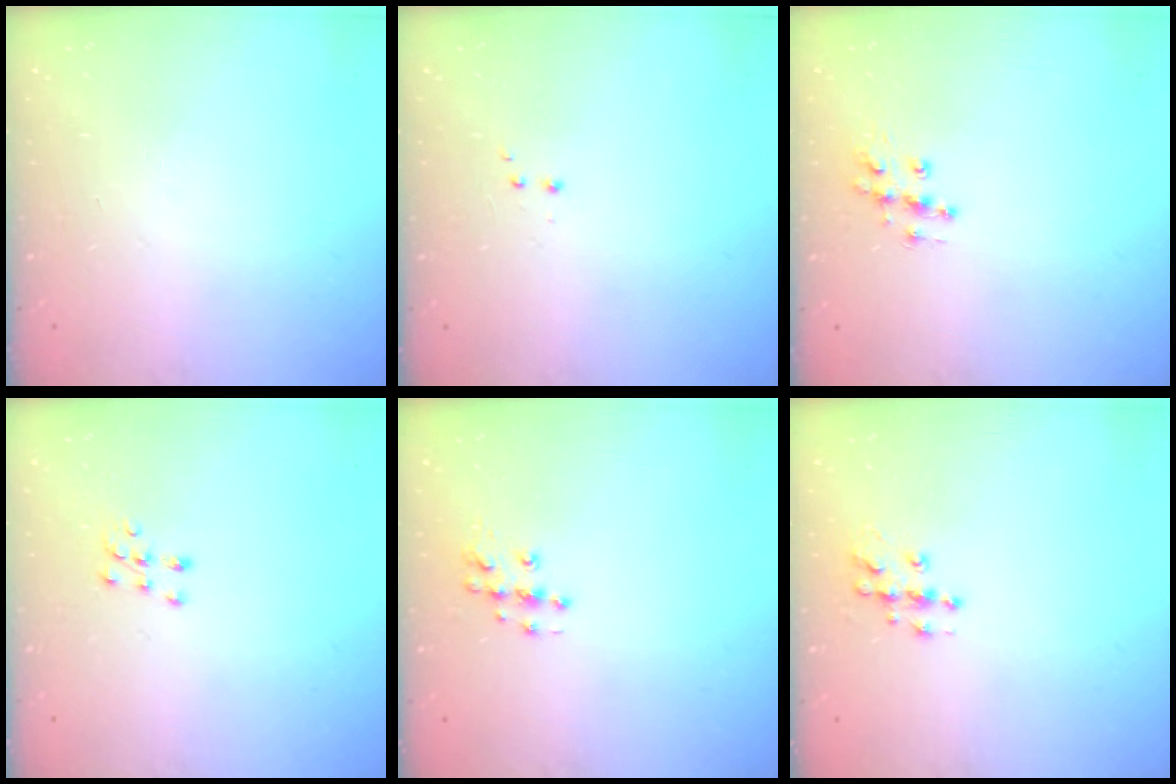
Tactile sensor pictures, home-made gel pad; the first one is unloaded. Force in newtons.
{"total": 1.9, "press": 1.8, "slide": 0.5}
{"total": 9.0, "press": 9.0, "slide": 0.5}
{"total": 7.6, "press": 7.6, "slide": 0.5}
{"total": 6.7, "press": 6.7, "slide": 0.3}
{"total": 7.0, "press": 6.9, "slide": 0.3}